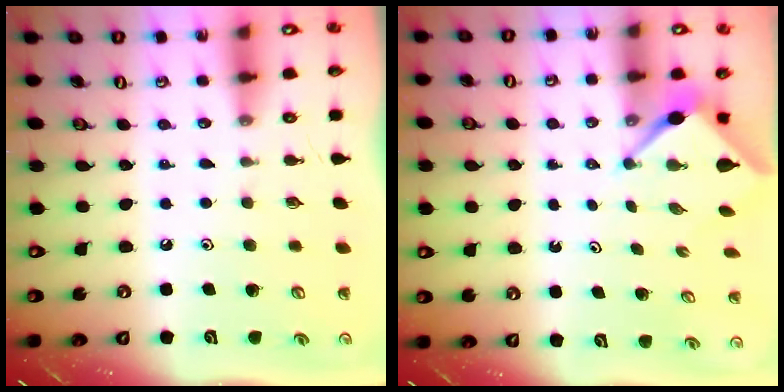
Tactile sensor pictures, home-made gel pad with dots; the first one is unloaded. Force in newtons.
{"total": 2.7, "press": 2.7, "slide": 0.0}